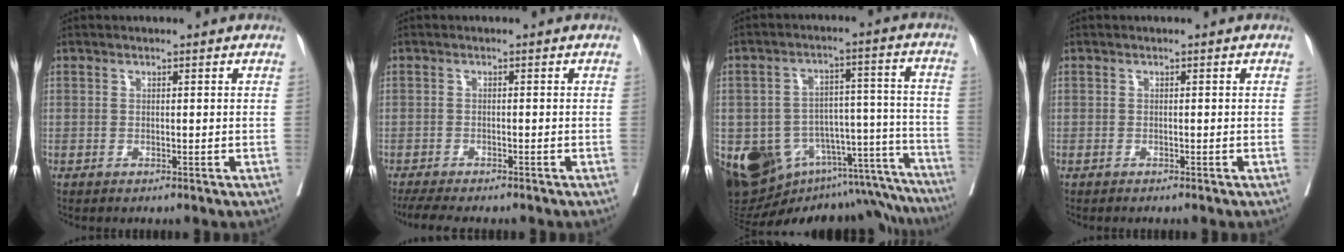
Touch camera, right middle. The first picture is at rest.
{"total": 7.4, "force": [-6.3, 1.2, 3.7], "torque": [-0.052, -0.009, -0.095]}
{"total": 20.9, "force": [-14.8, 11.0, 9.9], "torque": [-0.124, 0.060, -0.192]}
{"total": 0.6, "force": [-0.4, 0.2, 0.4], "torque": [-0.012, -0.002, -0.006]}